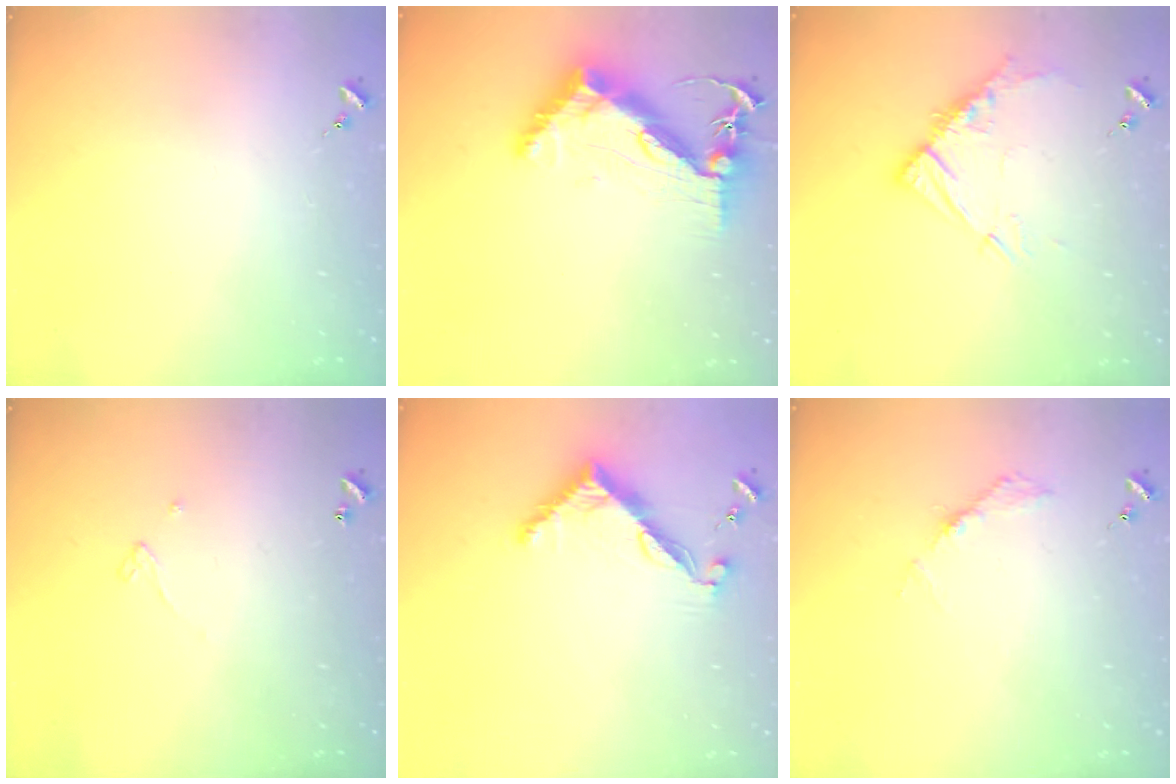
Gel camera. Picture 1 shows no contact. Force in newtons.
{"total": 13.5, "press": 13.4, "slide": 1.2}
{"total": 10.7, "press": 10.7, "slide": 0.9}
{"total": 3.2, "press": 3.2, "slide": 0.2}
{"total": 7.9, "press": 7.9, "slide": 0.1}
{"total": 3.6, "press": 3.6, "slide": 0.5}